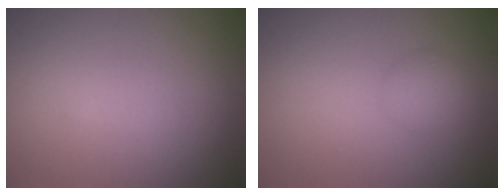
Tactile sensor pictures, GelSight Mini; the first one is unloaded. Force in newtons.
{"total": 1.6, "press": 1.6, "slide": 0.1}